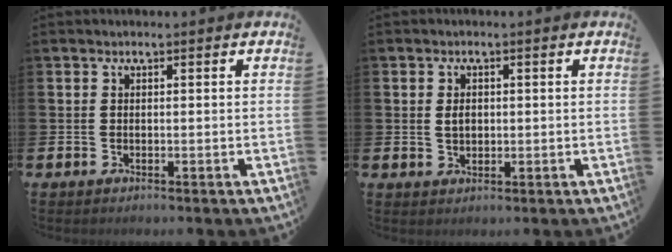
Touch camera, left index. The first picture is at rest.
{"total": 1.8, "force": [0.3, 1.4, 1.2], "torque": [-0.005, 0.000, 0.000]}